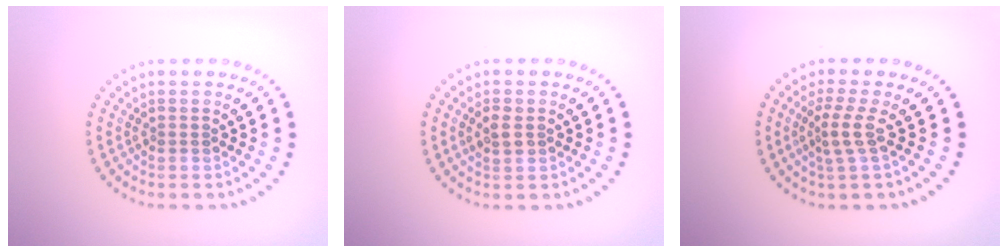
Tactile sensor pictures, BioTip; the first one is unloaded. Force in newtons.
{"total": 1.6, "press": 1.5, "slide": 0.3}
{"total": 2.4, "press": 1.5, "slide": 1.8}